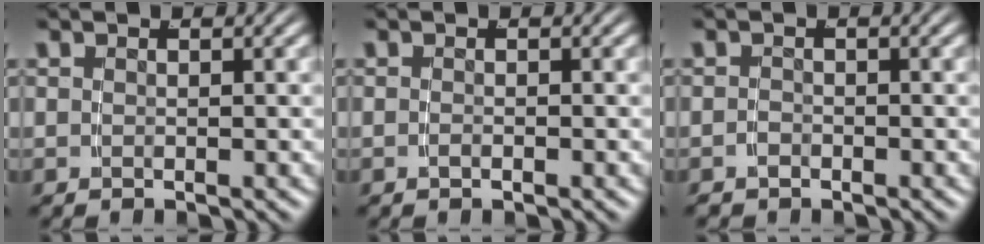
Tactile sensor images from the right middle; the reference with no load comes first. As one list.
[{"total": 0.6, "force": [-0.5, 0.0, 0.2], "torque": [-0.009, -0.002, -0.008]}, {"total": 1.0, "force": [-1.0, 0.1, -0.1], "torque": [-0.006, -0.011, -0.011]}]